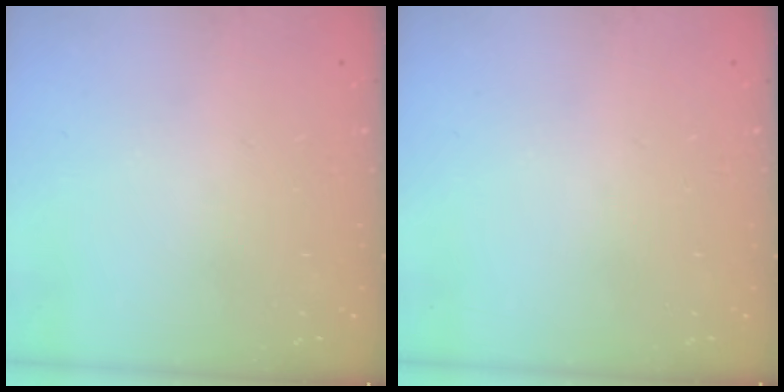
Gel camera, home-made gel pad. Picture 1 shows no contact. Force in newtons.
{"total": 0.0}